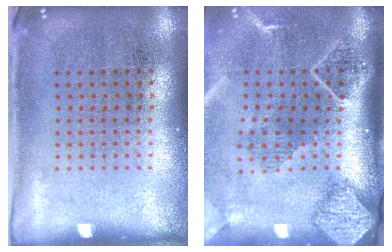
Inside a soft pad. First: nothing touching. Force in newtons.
{"total": 2.6, "press": 1.9, "slide": 1.8}